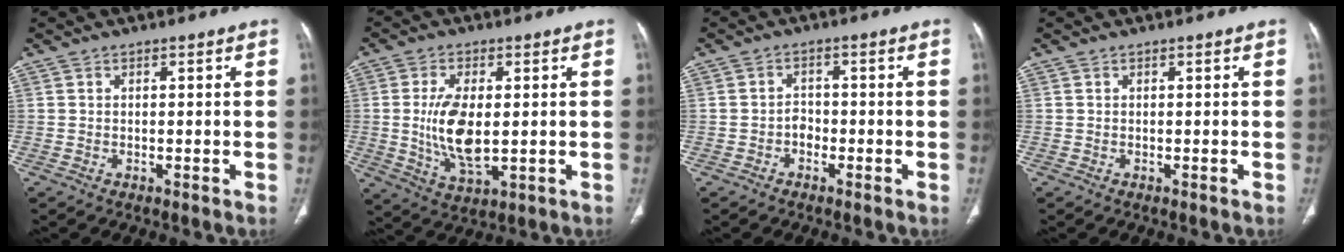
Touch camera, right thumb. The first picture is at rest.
{"total": 10.8, "force": [0.1, 5.1, 9.5], "torque": [-0.185, -0.016, 0.011]}
{"total": 2.2, "force": [-1.0, 1.7, 1.0], "torque": [-0.006, 0.013, -0.022]}
{"total": 0.0}